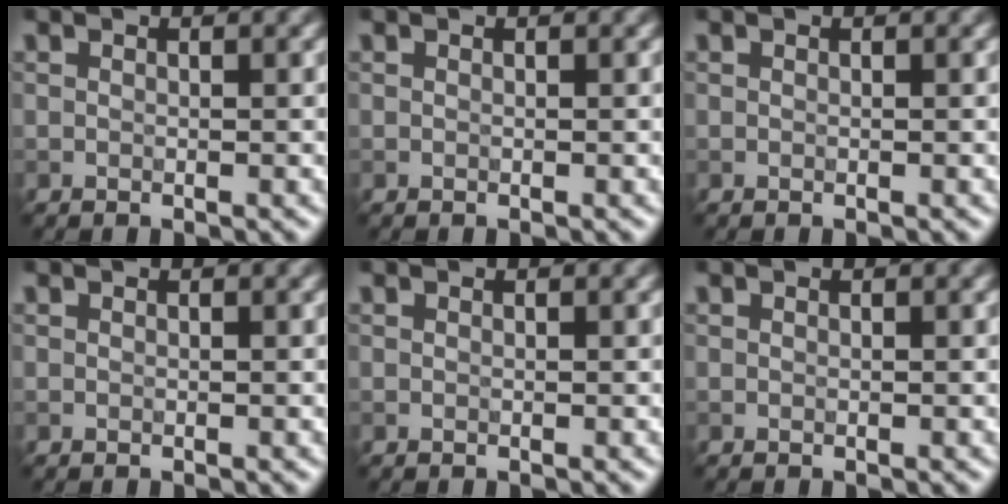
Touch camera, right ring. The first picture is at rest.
{"total": 0.0}
{"total": 0.0}
{"total": 0.0}
{"total": 0.0}
{"total": 0.0}